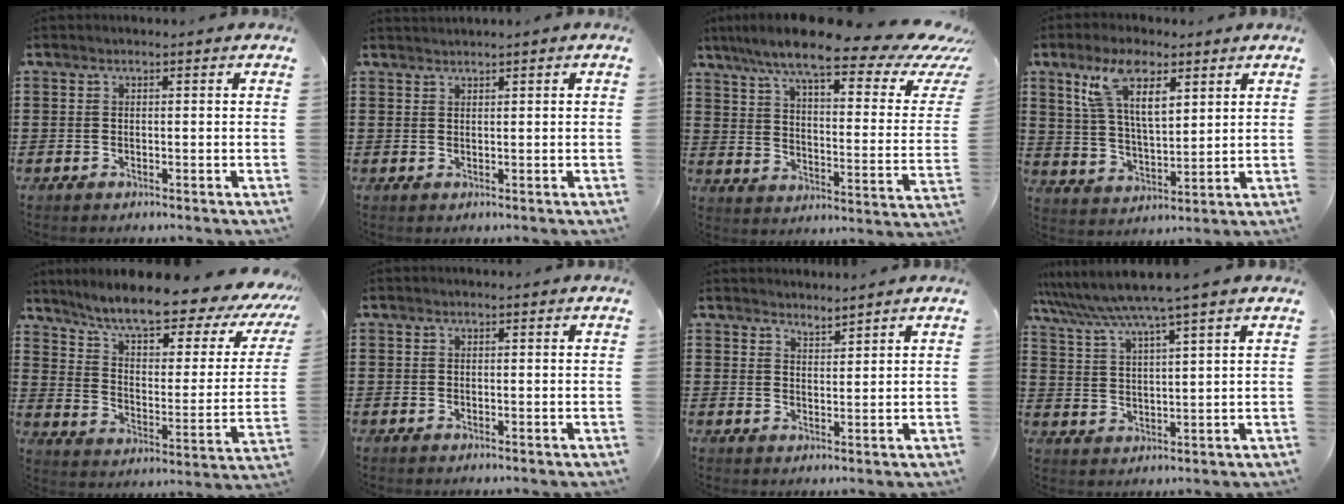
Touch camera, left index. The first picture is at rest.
{"total": 0.7, "force": [0.7, -0.1, 0.1], "torque": [-0.003, -0.003, 0.015]}
{"total": 12.2, "force": [9.1, 1.3, 8.1], "torque": [-0.162, -0.056, 0.148]}
{"total": 9.9, "force": [5.7, 3.8, 7.1], "torque": [-0.146, 0.002, 0.103]}
{"total": 9.6, "force": [8.1, 0.9, 5.2], "torque": [-0.115, -0.058, 0.132]}
{"total": 0.0}
{"total": 2.4, "force": [2.4, -0.1, -0.2], "torque": [-0.002, -0.004, 0.047]}
{"total": 6.2, "force": [5.3, -0.6, 3.3], "torque": [-0.082, -0.029, 0.088]}